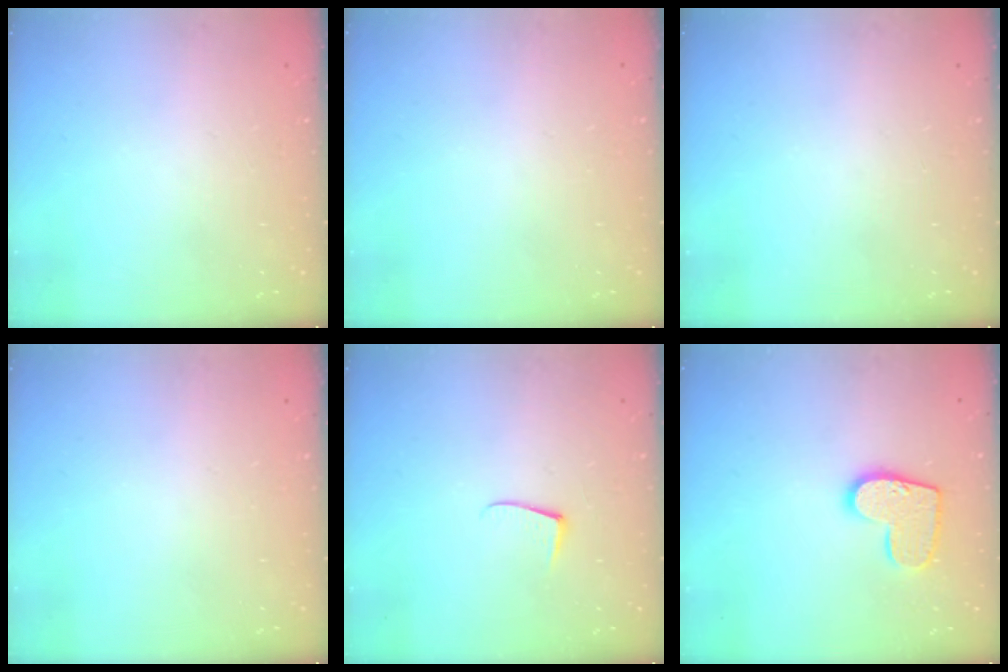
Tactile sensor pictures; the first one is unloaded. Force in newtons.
{"total": 0.6, "press": 0.6, "slide": 0.2}
{"total": 0.0}
{"total": 0.0}
{"total": 4.7, "press": 4.6, "slide": 0.5}
{"total": 12.0, "press": 11.9, "slide": 0.7}